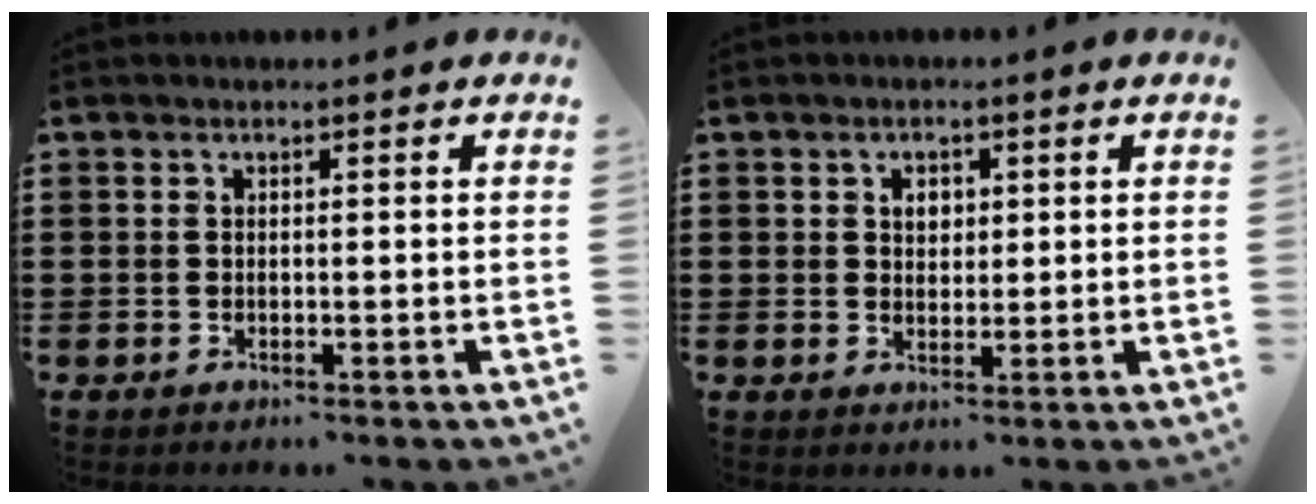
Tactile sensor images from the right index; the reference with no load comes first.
{"total": 2.0, "force": [0.8, 1.5, 1.0], "torque": [-0.026, 0.010, 0.013]}